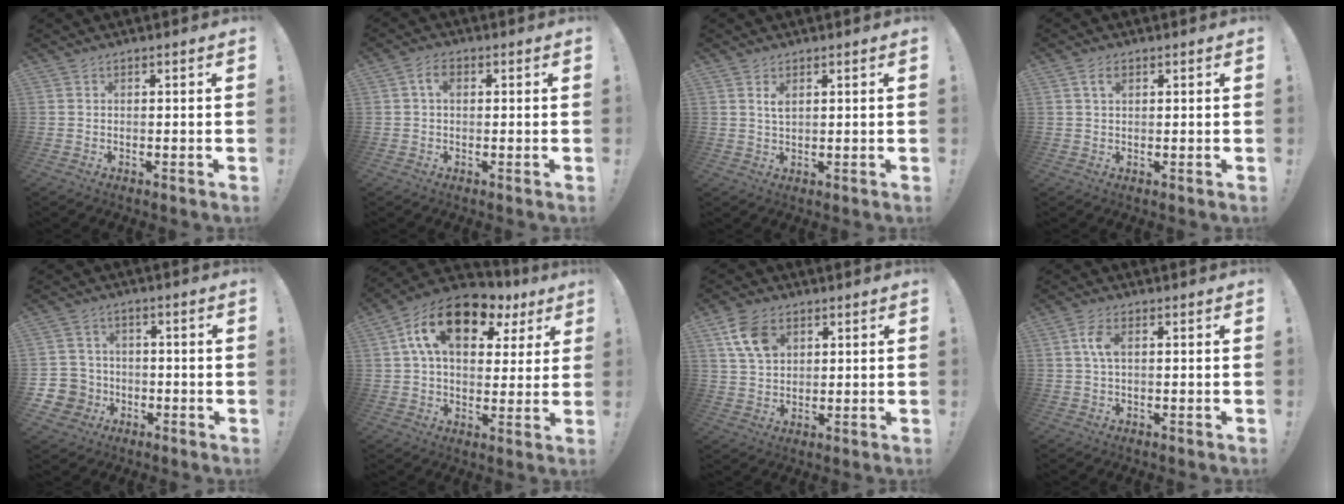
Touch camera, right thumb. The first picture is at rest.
{"total": 4.0, "force": [0.9, 2.4, 3.0], "torque": [-0.052, 0.007, 0.014]}
{"total": 2.5, "force": [1.2, 1.2, 1.9], "torque": [-0.031, -0.004, 0.020]}
{"total": 2.6, "force": [1.2, 1.5, 1.8], "torque": [-0.030, -0.001, 0.020]}
{"total": 7.3, "force": [-2.0, 6.9, 1.5], "torque": [-0.038, 0.018, -0.034]}
{"total": 17.4, "force": [8.1, 10.0, 11.8], "torque": [-0.201, -0.026, 0.142]}
{"total": 10.1, "force": [4.4, 7.1, 5.8], "torque": [-0.103, -0.007, 0.086]}
{"total": 4.7, "force": [0.8, 2.3, 4.1], "torque": [-0.084, 0.005, 0.012]}